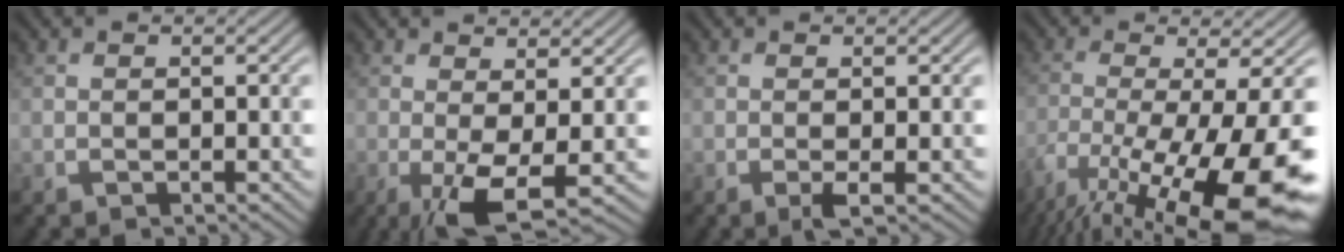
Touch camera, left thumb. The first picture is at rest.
{"total": 5.8, "force": [-0.6, 1.4, 5.6], "torque": [-0.103, 0.000, -0.010]}
{"total": 1.4, "force": [-0.3, 0.0, 1.3], "torque": [-0.028, -0.001, -0.009]}
{"total": 17.0, "force": [-8.8, 4.1, 13.9], "torque": [-0.255, -0.032, -0.131]}